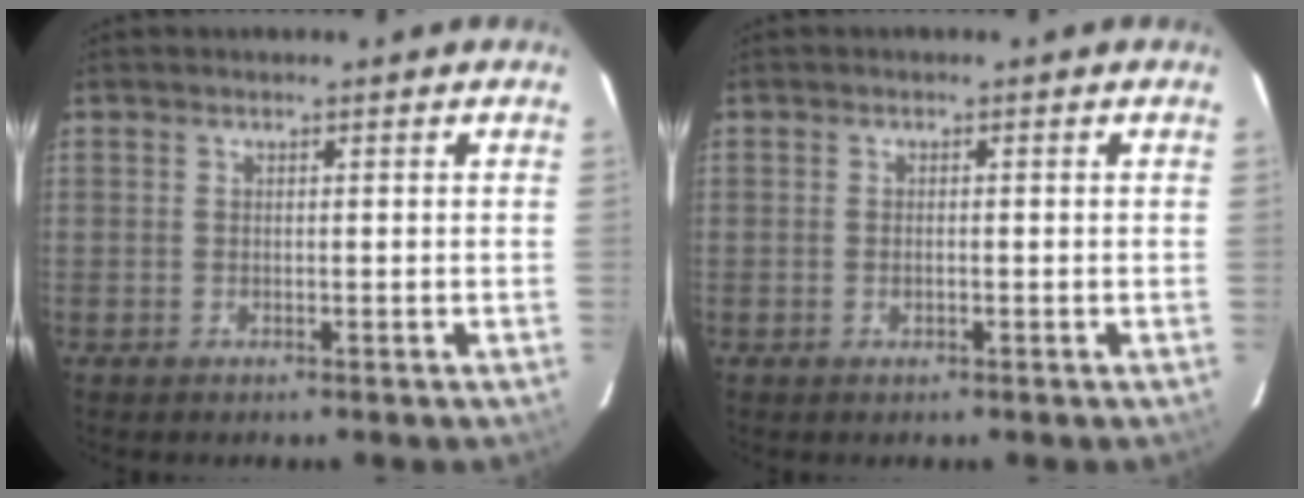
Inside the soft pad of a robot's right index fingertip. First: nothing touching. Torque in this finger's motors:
{"motor_torque": [-0.20, -0.07, 0.01, 0.00]}